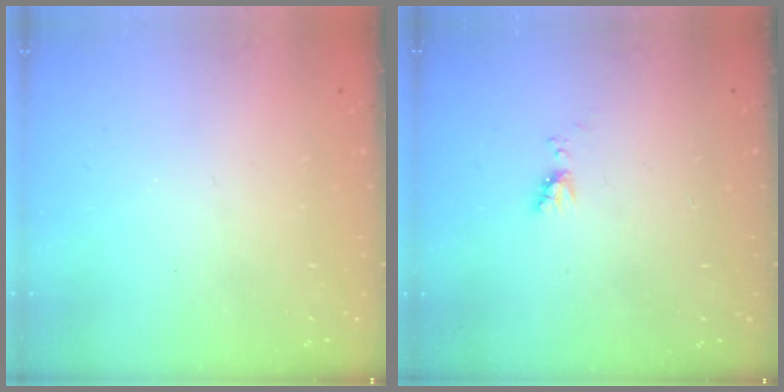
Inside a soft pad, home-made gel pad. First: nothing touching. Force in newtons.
{"total": 3.7, "press": 3.6, "slide": 0.7}